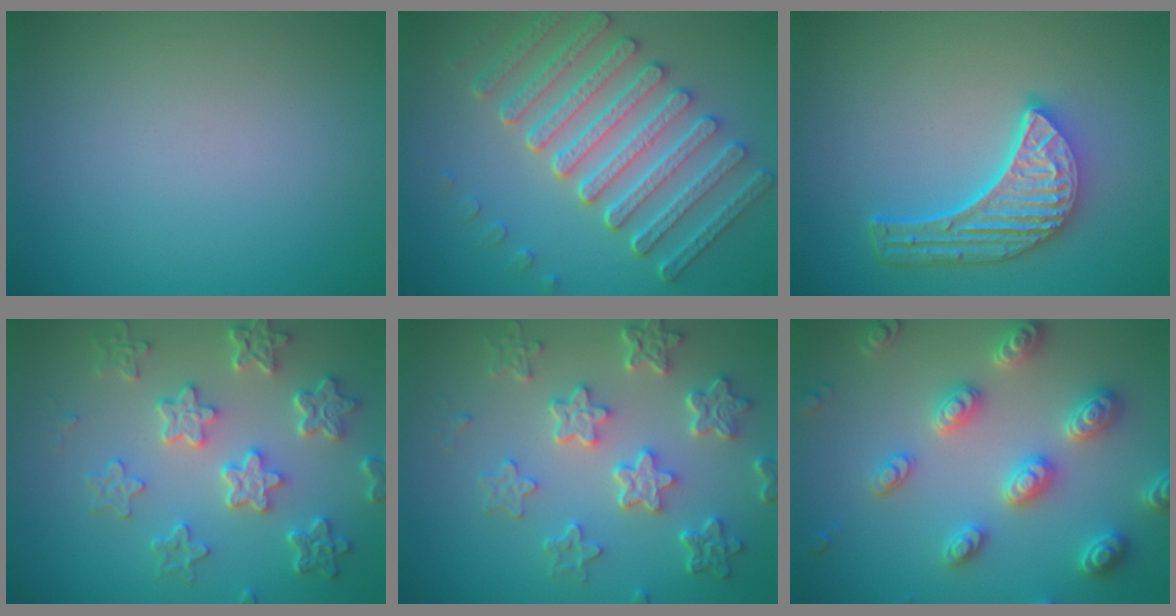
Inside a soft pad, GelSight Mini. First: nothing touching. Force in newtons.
{"total": 7.9, "press": 6.1, "slide": 5.0}
{"total": 5.7, "press": 4.4, "slide": 3.6}
{"total": 5.8, "press": 4.6, "slide": 3.6}
{"total": 6.0, "press": 4.7, "slide": 3.8}
{"total": 5.0, "press": 4.8, "slide": 1.1}